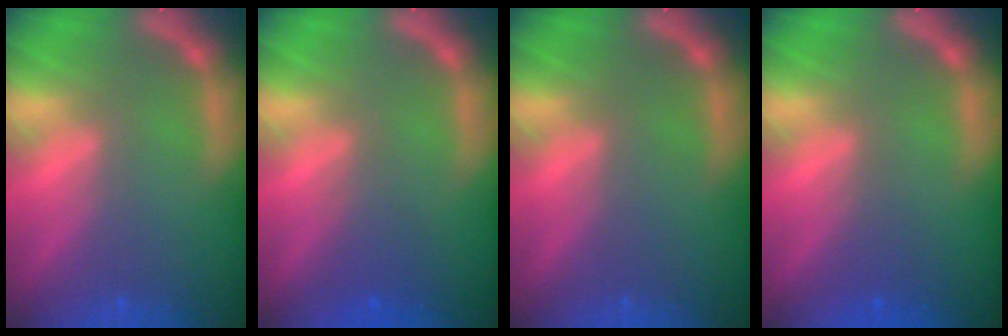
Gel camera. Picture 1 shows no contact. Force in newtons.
{"total": 1.9}
{"total": 0.0}
{"total": 1.5}